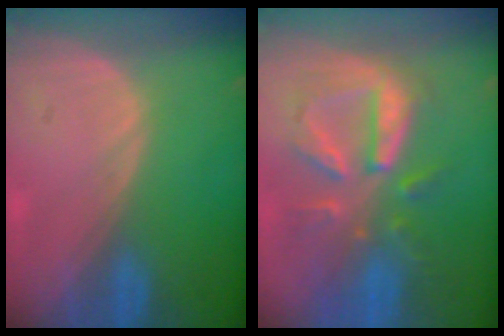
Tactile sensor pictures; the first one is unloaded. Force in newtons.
{"total": 9.9, "press": 9.0, "slide": 4.1}